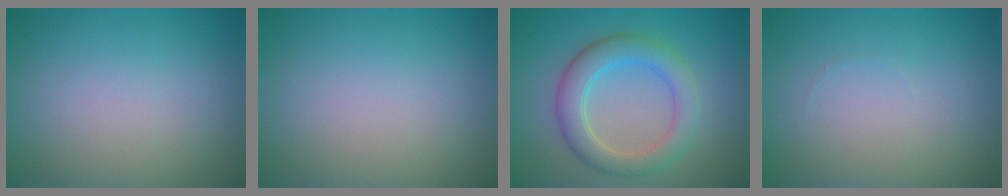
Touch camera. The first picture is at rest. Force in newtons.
{"total": 0.0}
{"total": 4.6, "press": 4.5, "slide": 0.2}
{"total": 0.0}